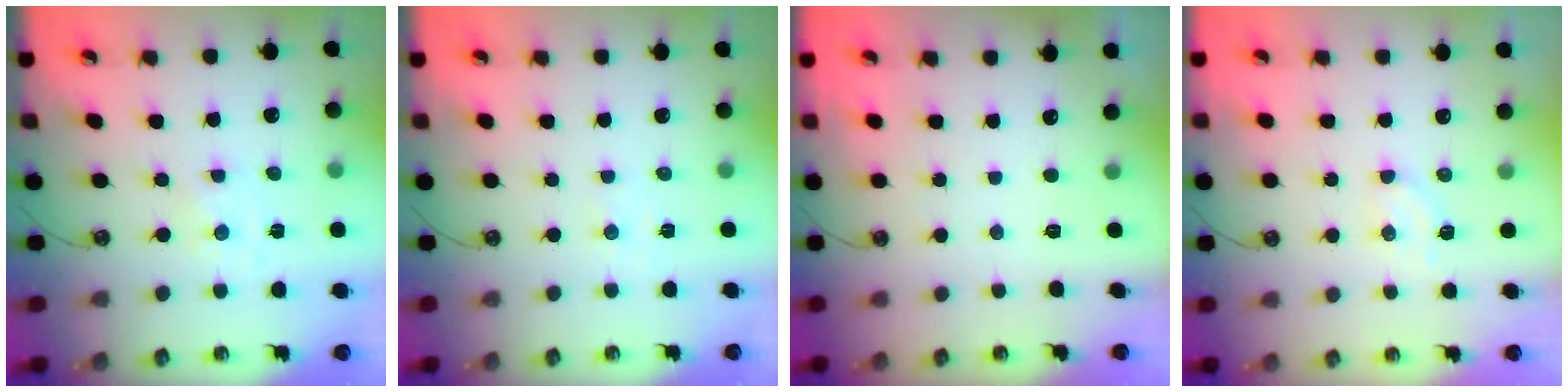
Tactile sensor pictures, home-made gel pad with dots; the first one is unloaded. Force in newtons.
{"total": 3.1, "press": 3.0, "slide": 0.5}
{"total": 0.0}
{"total": 5.3, "press": 5.2, "slide": 1.1}